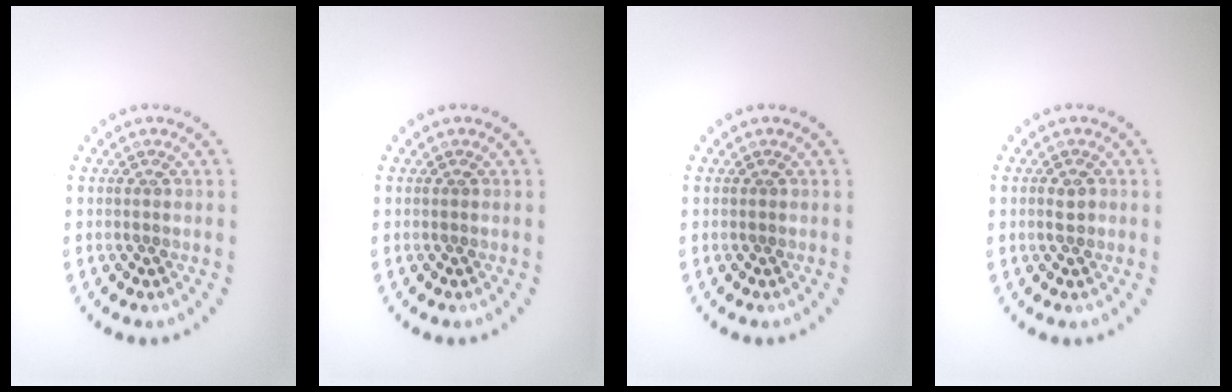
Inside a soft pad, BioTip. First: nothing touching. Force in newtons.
{"total": 0.0}
{"total": 0.0}
{"total": 1.2, "press": 1.1, "slide": 0.1}